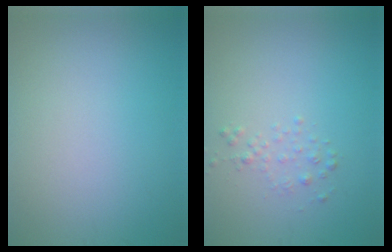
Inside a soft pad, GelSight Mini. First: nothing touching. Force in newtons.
{"total": 1.1, "press": 1.1, "slide": 0.1}